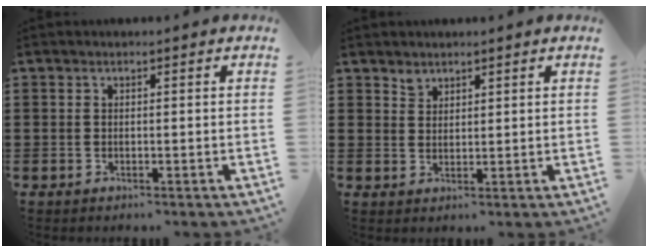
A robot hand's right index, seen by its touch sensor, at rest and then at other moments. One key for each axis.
{"total": 1.9, "fx": 1.7, "fy": 1.0, "fz": 0.1, "tx": -0.005, "ty": 0.002, "tz": 0.033}